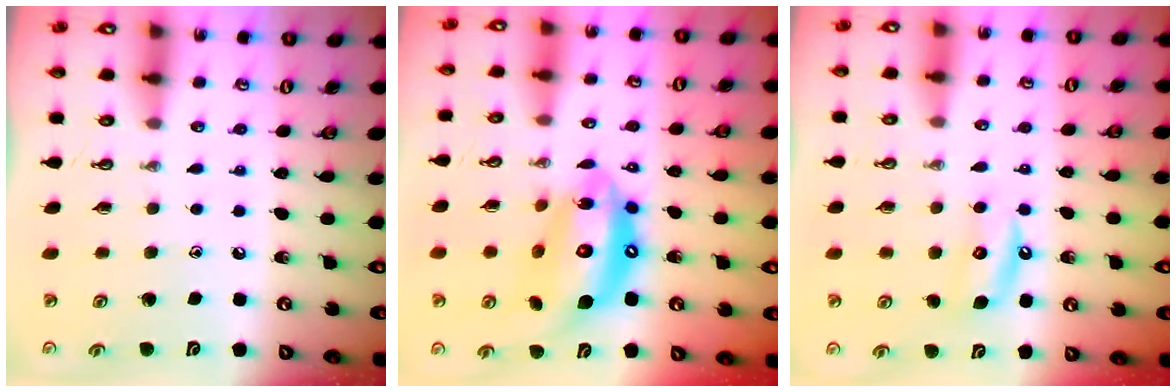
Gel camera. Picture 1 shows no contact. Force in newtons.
{"total": 17.2, "press": 17.1, "slide": 1.7}
{"total": 5.4, "press": 5.4, "slide": 0.4}